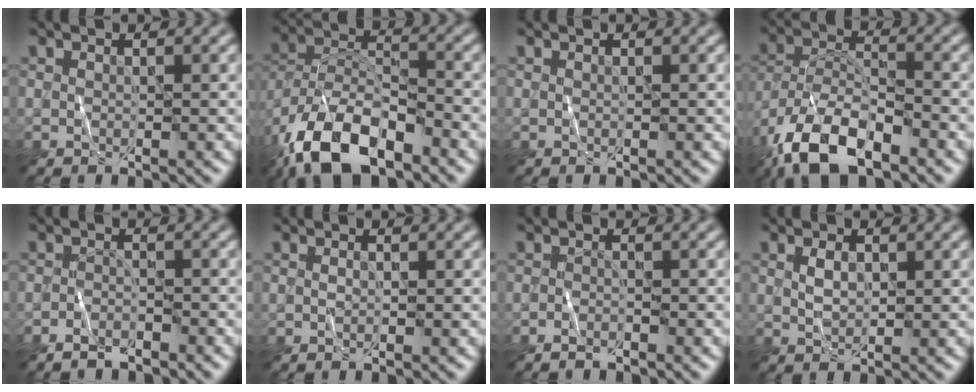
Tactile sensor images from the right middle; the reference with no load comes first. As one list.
[{"total": 11.8, "force": [-8.0, 4.9, 7.2], "torque": [-0.137, -0.001, -0.156]}, {"total": 0.0}, {"total": 10.4, "force": [-7.1, 4.0, 6.5], "torque": [-0.122, -0.004, -0.141]}, {"total": 1.9, "force": [-1.8, 0.3, 0.5], "torque": [-0.008, 0.002, -0.034]}, {"total": 0.0}, {"total": 1.1, "force": [-1.1, 0.1, 0.3], "torque": [-0.007, -0.001, -0.020]}, {"total": 1.3, "force": [0.4, 0.8, 1.0], "torque": [-0.022, 0.000, 0.011]}]